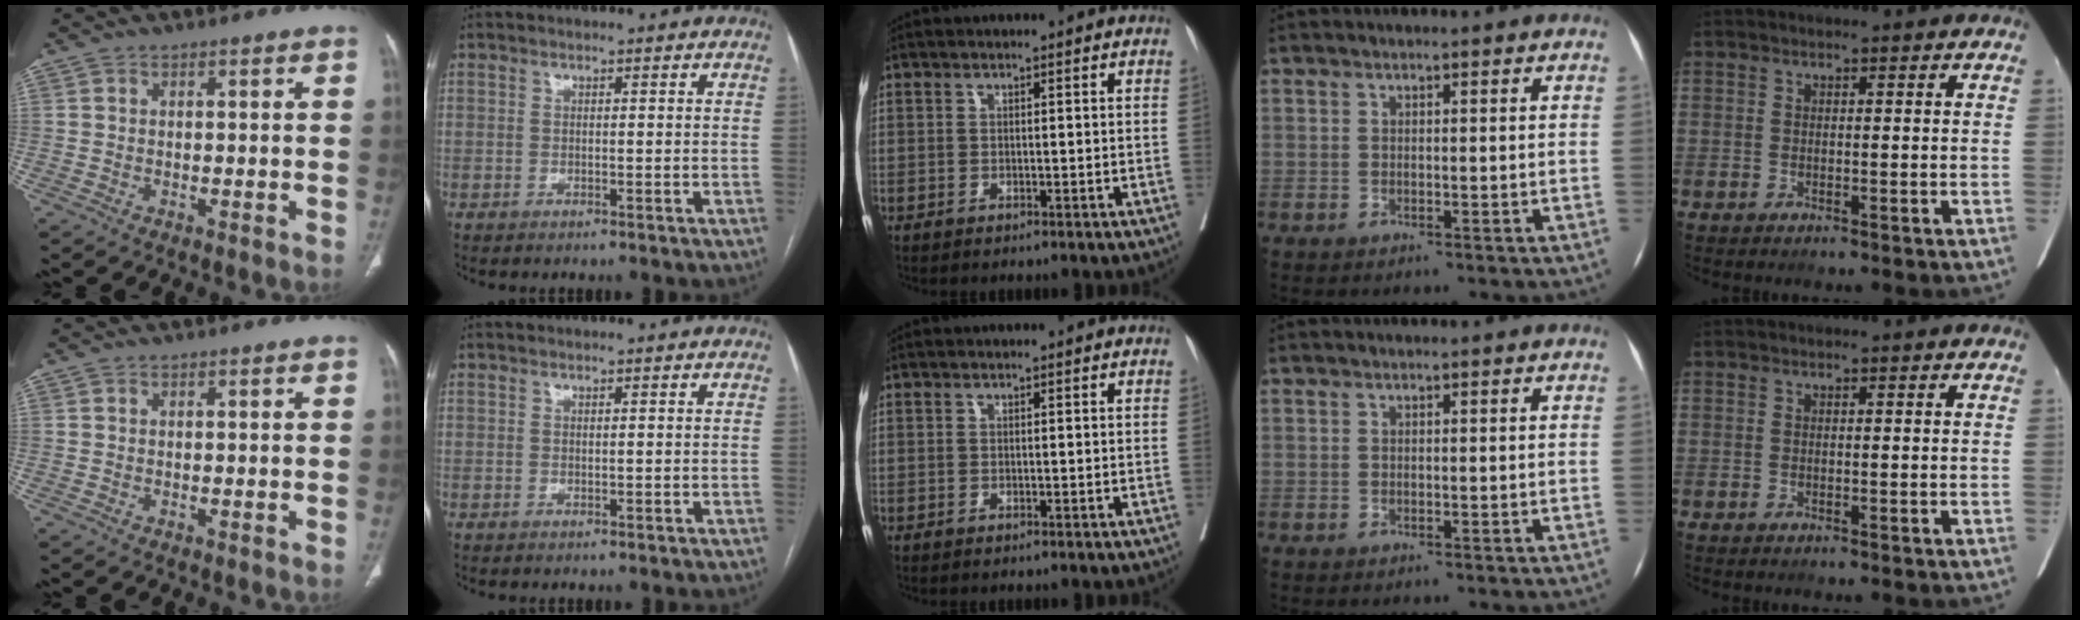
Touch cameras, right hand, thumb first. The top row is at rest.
{}